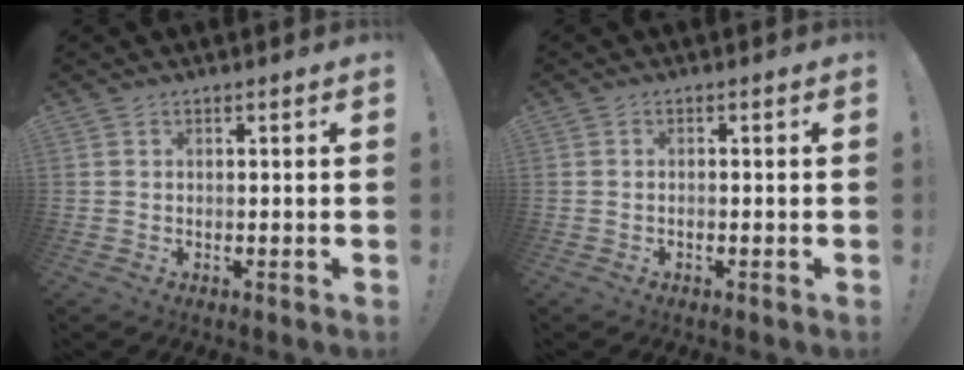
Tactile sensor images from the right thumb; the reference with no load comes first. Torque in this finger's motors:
{"motor_torque": [0.02, -0.32, 0.01, -0.04, 0.00]}